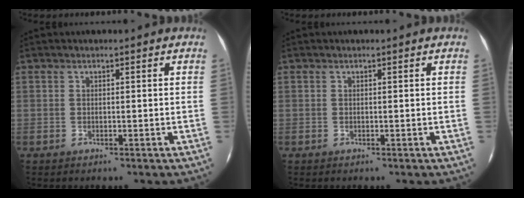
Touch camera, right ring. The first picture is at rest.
{"total": 0.0}